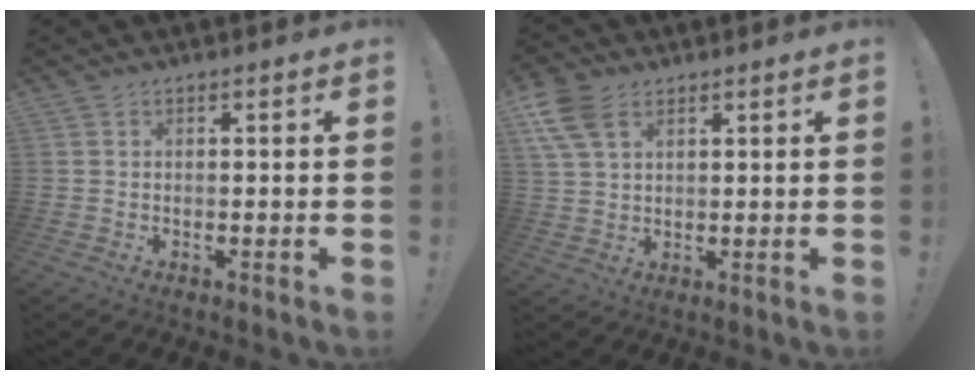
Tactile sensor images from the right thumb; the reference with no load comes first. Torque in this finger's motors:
{"motor_torque": [1.65, 1.03, 0.43, -0.20, -0.05]}